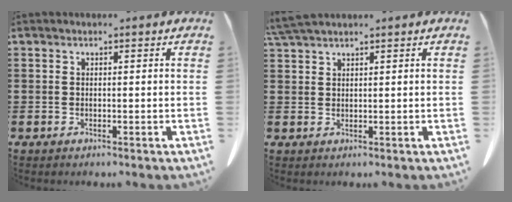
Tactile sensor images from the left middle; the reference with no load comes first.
{"total": 3.0, "force": [2.7, 0.2, 1.4], "torque": [-0.042, -0.004, 0.051]}